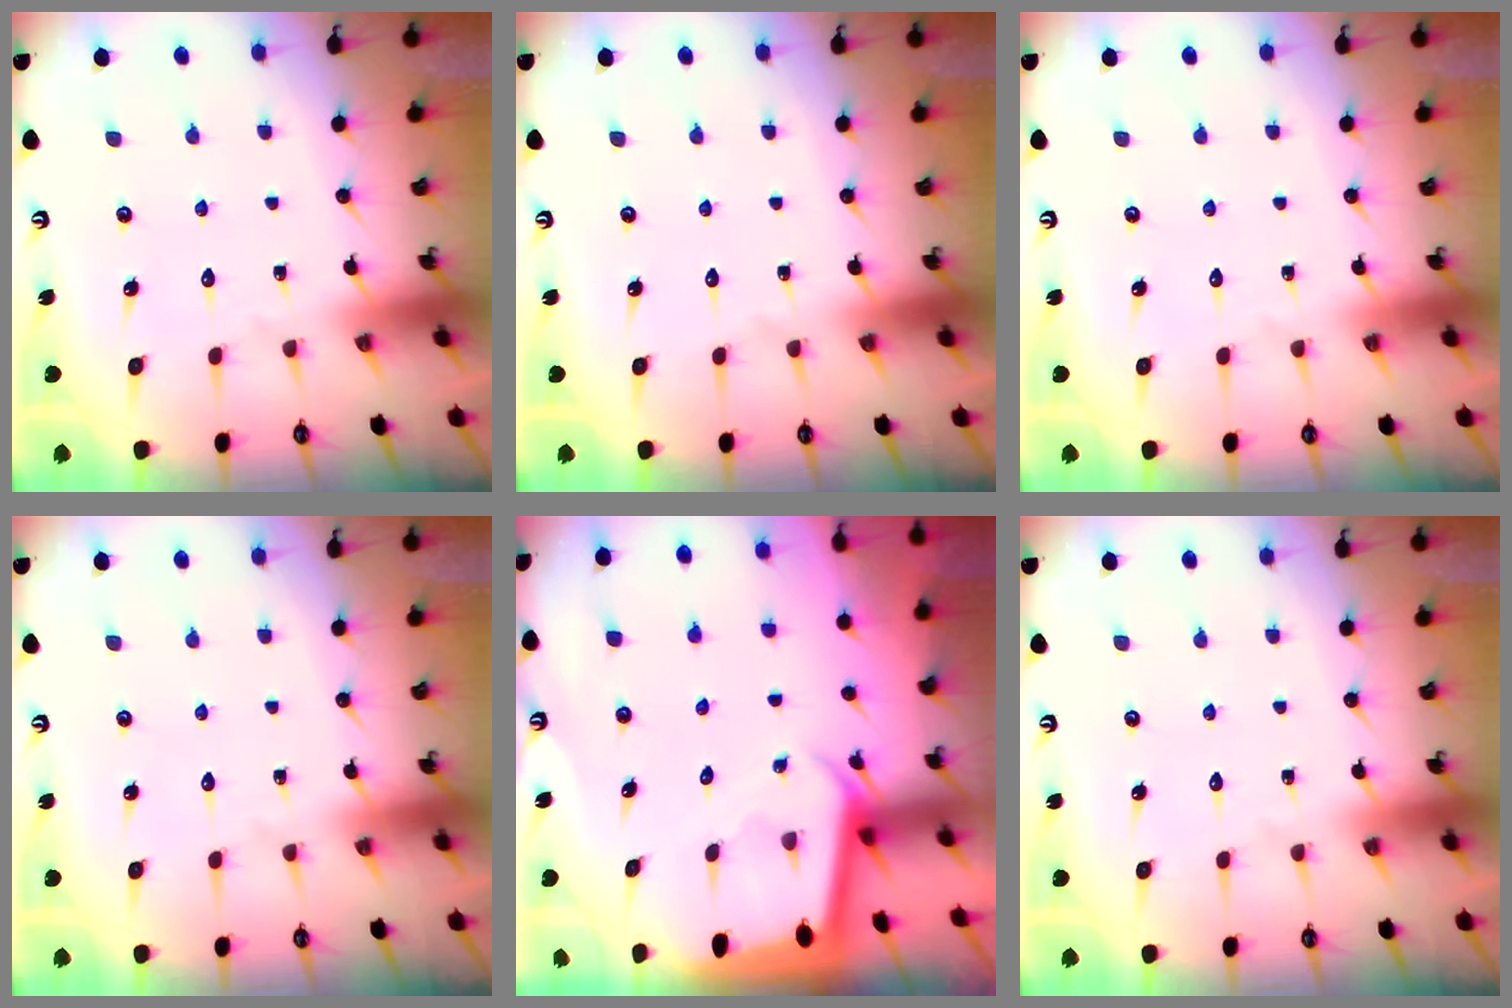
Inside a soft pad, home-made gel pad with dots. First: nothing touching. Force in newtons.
{"total": 0.0}
{"total": 0.0}
{"total": 0.0}
{"total": 2.1, "press": 2.1, "slide": 0.1}
{"total": 0.0}